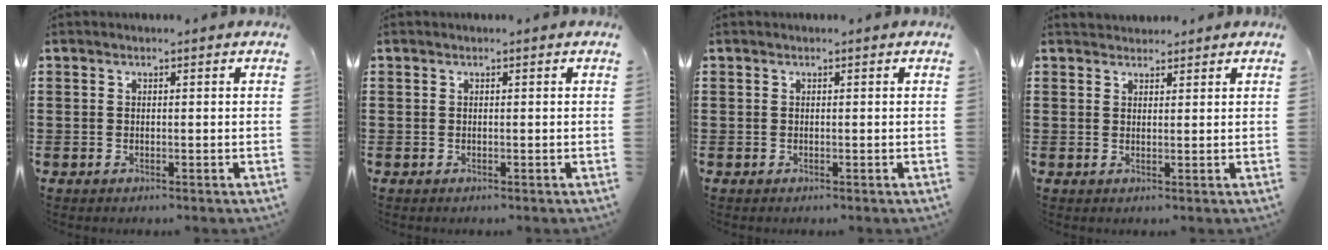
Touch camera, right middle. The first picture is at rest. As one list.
[{"total": 0.0}, {"total": 0.0}, {"total": 1.7, "force": [1.6, 0.6, -0.2], "torque": [0.007, 0.002, 0.030]}]